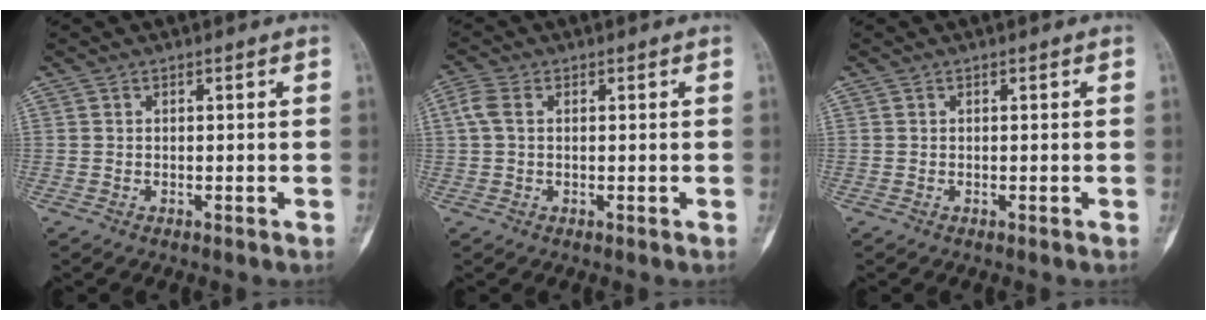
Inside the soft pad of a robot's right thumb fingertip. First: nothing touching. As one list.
[{"total": 3.4, "force": [0.6, 2.1, 2.6], "torque": [-0.076, 0.012, 0.009]}, {"total": 0.0}]